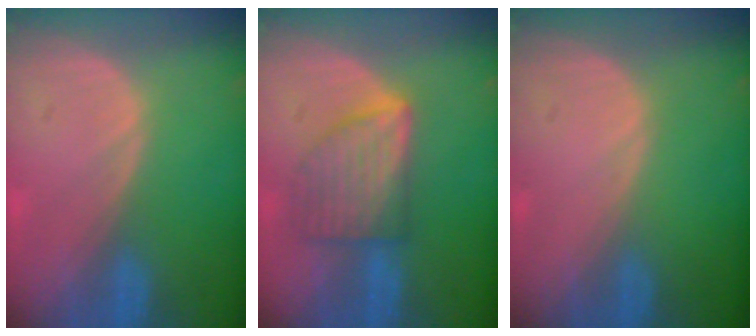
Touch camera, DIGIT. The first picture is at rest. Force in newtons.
{"total": 6.6, "press": 6.6, "slide": 0.1}
{"total": 0.0}